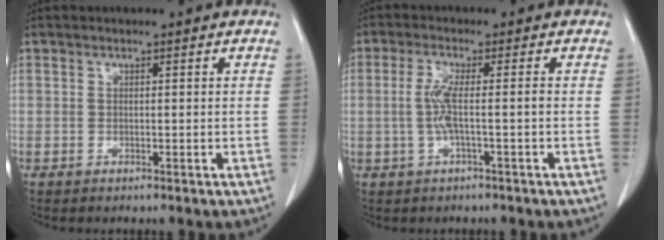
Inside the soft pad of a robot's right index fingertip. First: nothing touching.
{"total": 4.0, "force": [-0.6, 0.0, 4.0], "torque": [-0.088, 0.004, -0.012]}